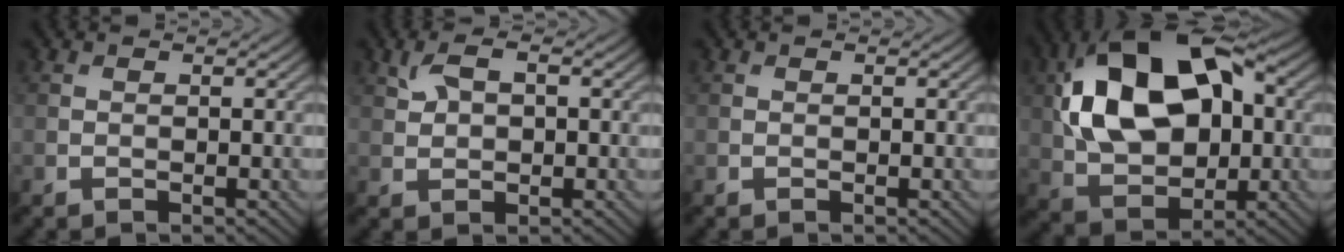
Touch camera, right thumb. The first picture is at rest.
{"total": 3.5, "force": [1.2, 2.0, 2.6], "torque": [-0.062, 0.006, 0.023]}
{"total": 0.0}
{"total": 16.8, "force": [2.7, 10.6, 12.8], "torque": [-0.251, 0.022, 0.043]}